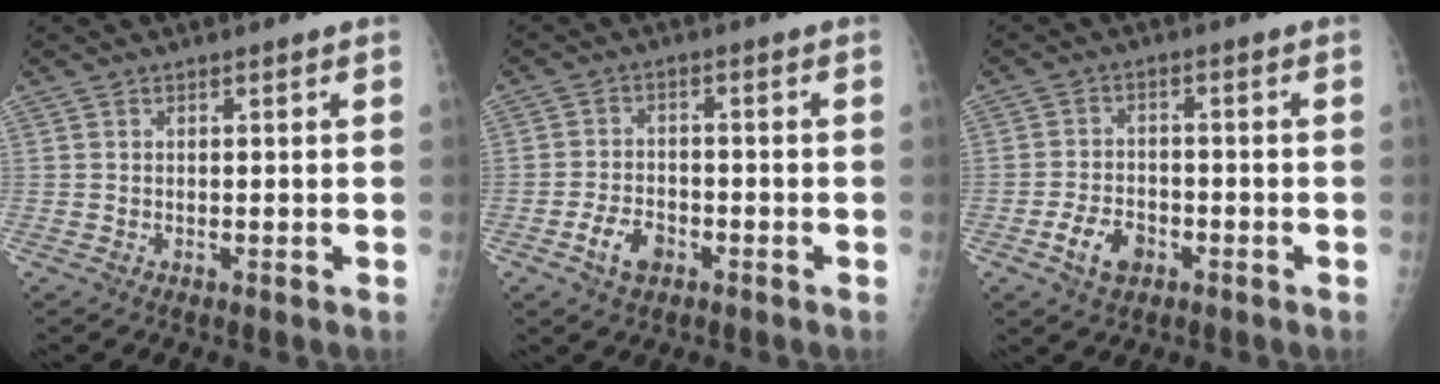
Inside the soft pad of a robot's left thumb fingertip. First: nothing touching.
{"total": 5.3, "force": [-2.6, 3.4, 3.1], "torque": [-0.048, 0.017, -0.045]}
{"total": 5.9, "force": [-2.8, 3.9, 3.4], "torque": [-0.052, 0.017, -0.047]}